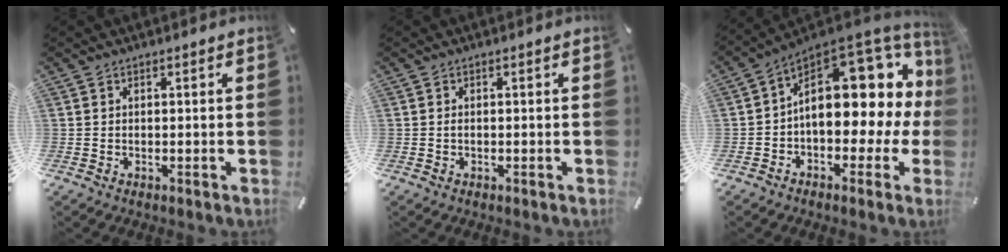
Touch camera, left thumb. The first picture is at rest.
{"total": 0.8, "force": [-0.2, 0.5, 0.7], "torque": [-0.015, 0.001, -0.004]}
{"total": 18.6, "force": [5.0, 10.8, 14.3], "torque": [-0.180, -0.053, 0.084]}